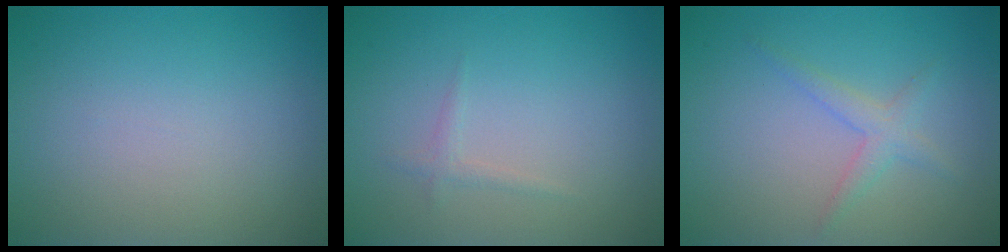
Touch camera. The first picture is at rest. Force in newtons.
{"total": 0.8, "press": 0.8, "slide": 0.0}
{"total": 1.8, "press": 1.8, "slide": 0.0}